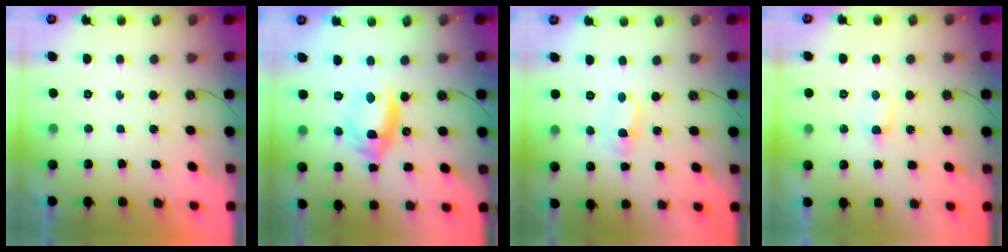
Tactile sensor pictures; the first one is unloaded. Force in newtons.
{"total": 11.4, "press": 11.4, "slide": 1.3}
{"total": 1.0, "press": 0.8, "slide": 0.6}
{"total": 2.7, "press": 2.7, "slide": 0.4}